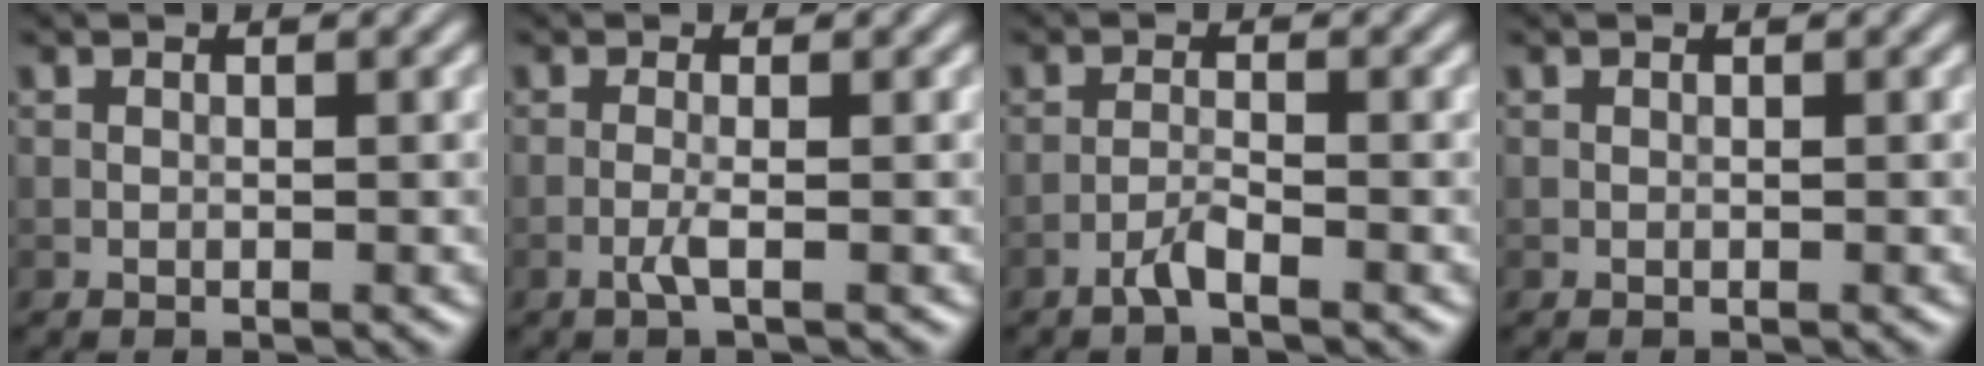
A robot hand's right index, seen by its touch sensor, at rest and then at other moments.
{"total": 1.5, "force": [-0.6, 0.1, 1.4], "torque": [-0.026, 0.002, -0.016]}
{"total": 1.6, "force": [-1.2, 0.1, 1.1], "torque": [-0.021, 0.006, -0.029]}
{"total": 0.0}